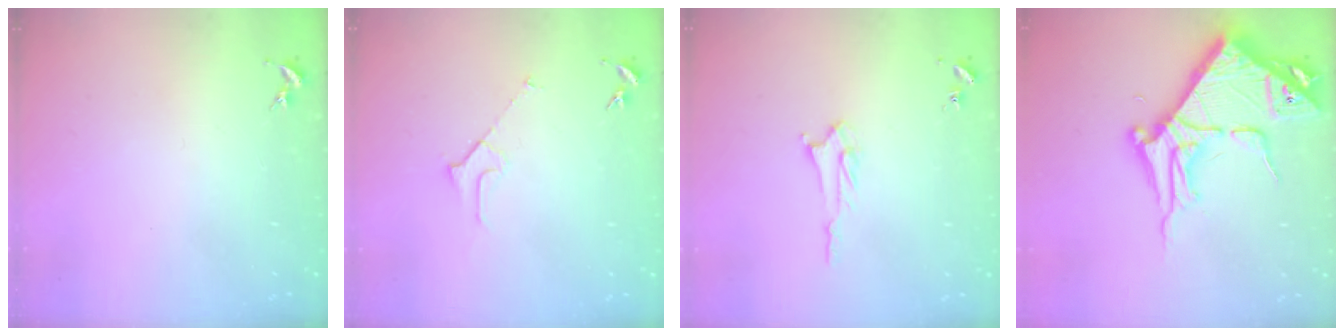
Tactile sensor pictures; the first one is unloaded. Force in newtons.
{"total": 2.3, "press": 2.3, "slide": 0.2}
{"total": 2.6, "press": 2.6, "slide": 0.3}
{"total": 9.2, "press": 9.2, "slide": 1.1}